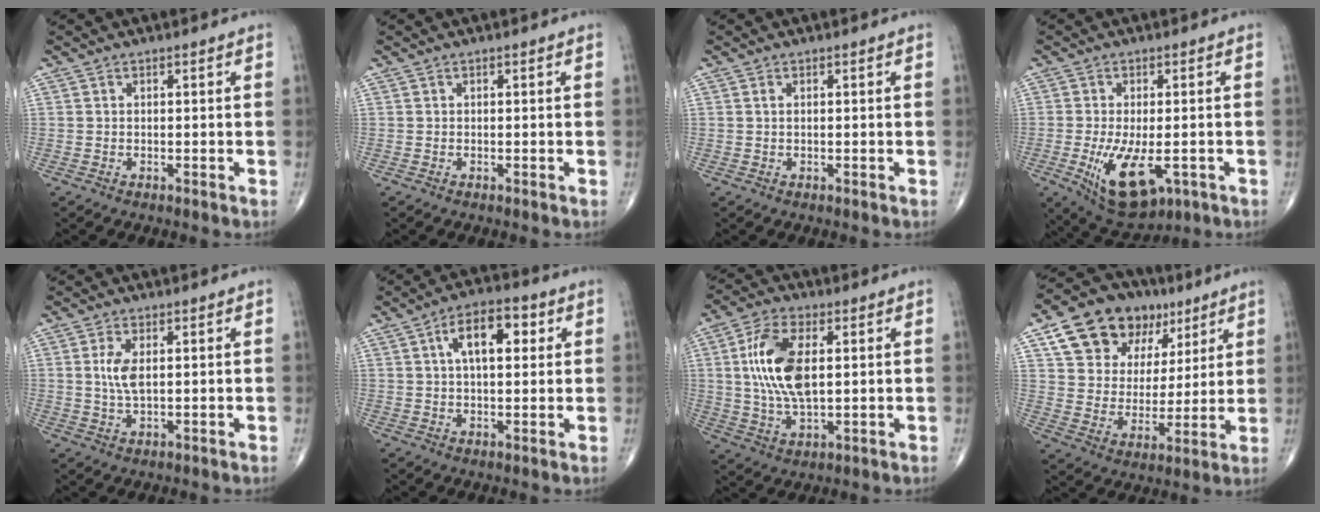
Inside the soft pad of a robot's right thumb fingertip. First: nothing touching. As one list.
[{"total": 0.0}, {"total": 0.6, "force": [0.2, 0.2, 0.5], "torque": [-0.013, 0.003, 0.005]}, {"total": 11.7, "force": [-3.6, 5.4, 9.7], "torque": [-0.164, -0.015, -0.043]}, {"total": 4.6, "force": [0.8, 1.9, 4.0], "torque": [-0.088, -0.004, 0.020]}, {"total": 9.4, "force": [2.7, 4.5, 7.8], "torque": [-0.111, 0.013, 0.036]}, {"total": 13.3, "force": [2.1, 6.4, 11.4], "torque": [-0.229, -0.003, 0.043]}, {"total": 18.5, "force": [9.7, 12.8, 9.1], "torque": [-0.110, -0.012, 0.165]}]